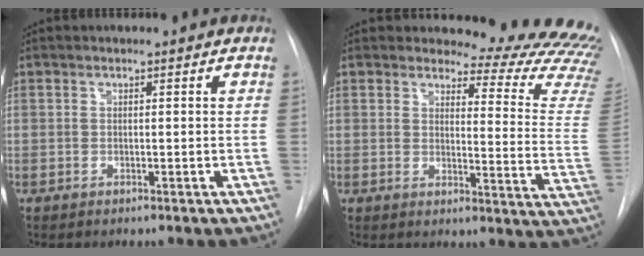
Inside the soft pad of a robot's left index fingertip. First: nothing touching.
{"total": 17.1, "force": [16.6, 2.4, 3.4], "torque": [-0.015, -0.142, 0.156]}